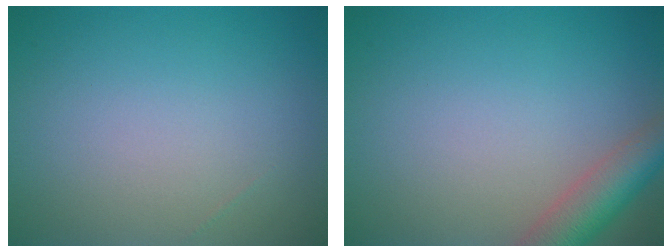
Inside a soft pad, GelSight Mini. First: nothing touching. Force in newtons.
{"total": 4.5, "press": 4.5, "slide": 0.2}